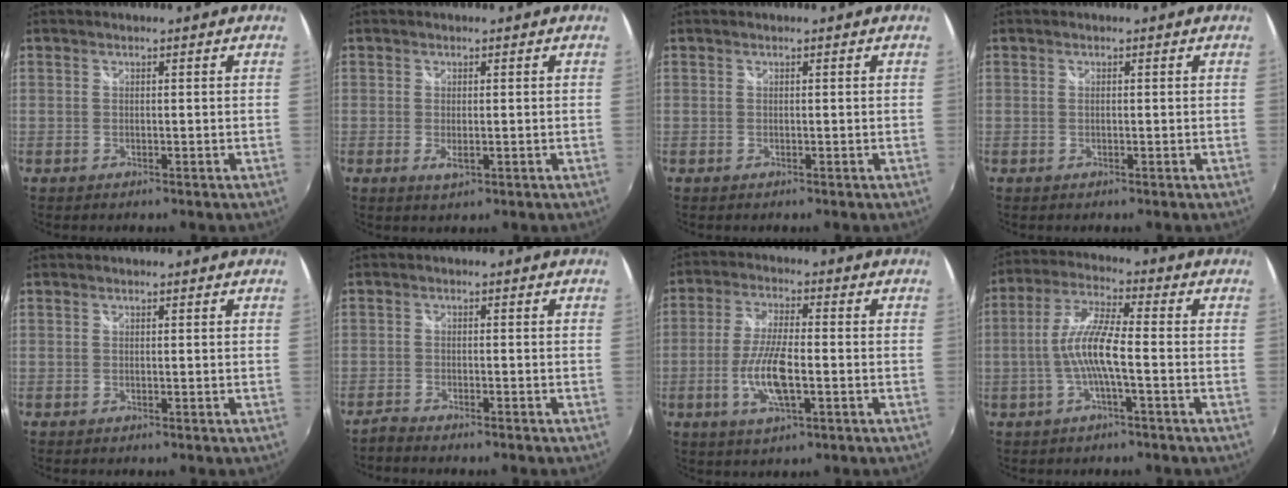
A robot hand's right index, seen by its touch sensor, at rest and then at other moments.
{"total": 2.1, "force": [-0.4, 0.9, 1.8], "torque": [-0.032, -0.006, -0.005]}
{"total": 0.0}
{"total": 0.5, "force": [0.1, 0.2, 0.5], "torque": [-0.009, 0.000, 0.001]}
{"total": 0.0}
{"total": 2.7, "force": [-2.5, 0.2, 0.8], "torque": [-0.034, -0.006, -0.050]}
{"total": 9.5, "force": [-2.5, 2.8, 8.8], "torque": [-0.178, -0.005, -0.050]}
{"total": 8.4, "force": [-2.0, 0.8, 8.1], "torque": [-0.174, 0.007, -0.038]}